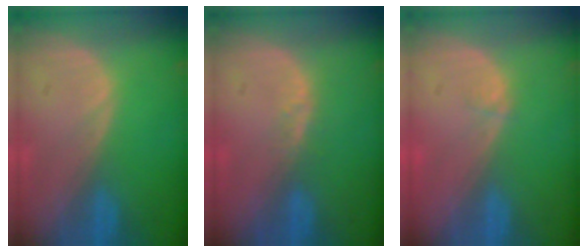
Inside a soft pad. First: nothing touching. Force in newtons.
{"total": 1.9, "press": 1.4, "slide": 1.3}
{"total": 0.5, "press": 0.5, "slide": 0.2}